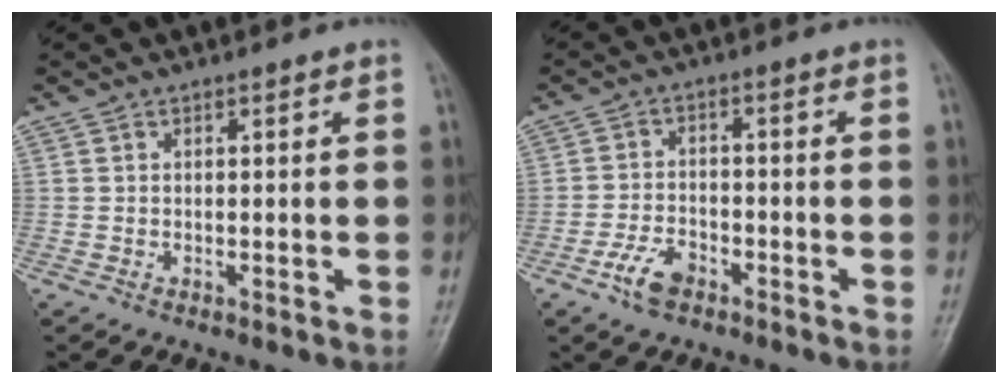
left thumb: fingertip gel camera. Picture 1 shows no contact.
{"total": 5.2, "force": [-3.2, 2.8, 3.0], "torque": [-0.056, 0.016, -0.061]}